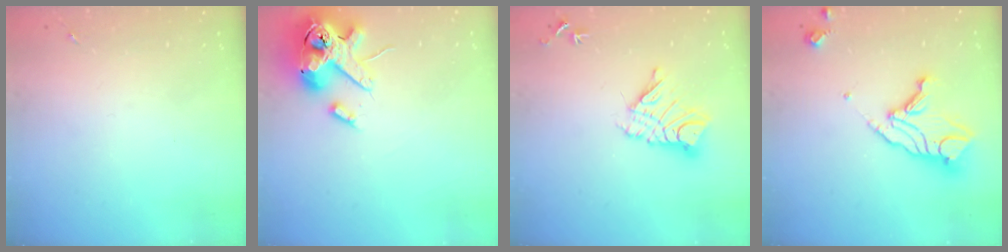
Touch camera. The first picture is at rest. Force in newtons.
{"total": 15.9, "press": 15.7, "slide": 2.7}
{"total": 11.9, "press": 11.9, "slide": 1.1}
{"total": 14.3, "press": 14.3, "slide": 1.0}